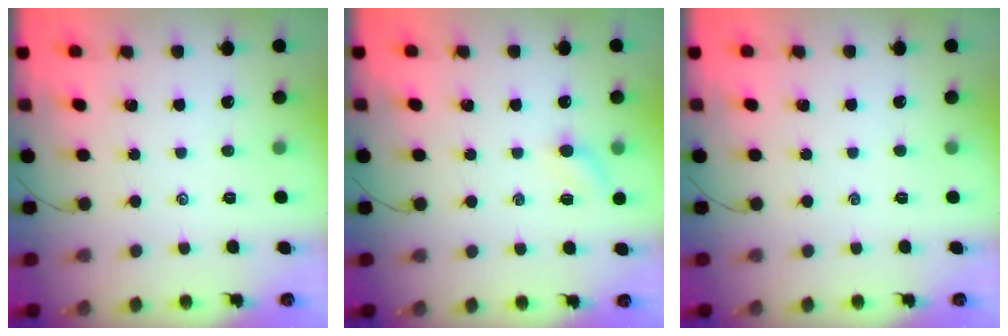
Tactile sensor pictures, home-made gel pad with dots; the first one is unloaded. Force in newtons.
{"total": 5.4, "press": 5.2, "slide": 1.2}
{"total": 0.0}